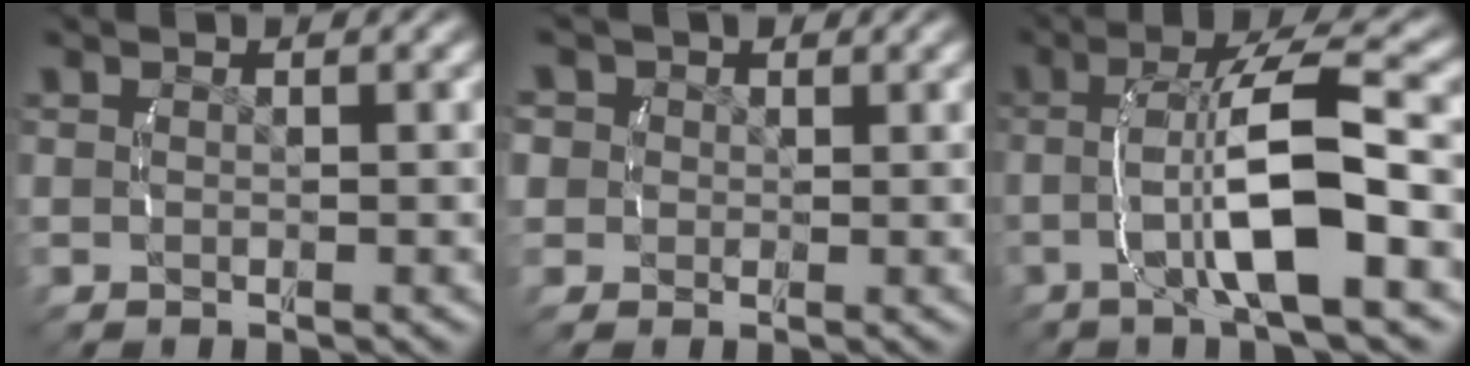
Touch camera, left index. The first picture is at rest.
{"total": 4.2, "force": [0.8, 3.8, 1.5], "torque": [-0.043, -0.006, 0.014]}
{"total": 7.7, "force": [-0.3, 2.1, 7.4], "torque": [-0.134, 0.014, -0.005]}